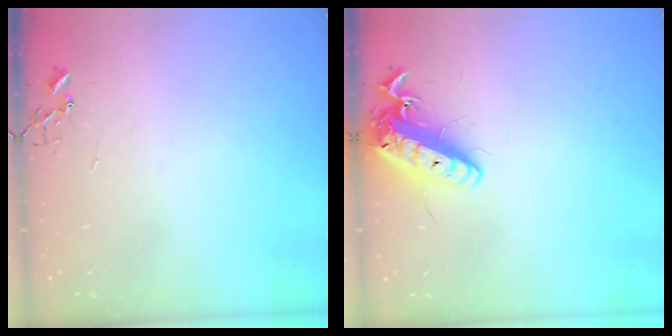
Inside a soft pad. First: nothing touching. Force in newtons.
{"total": 14.0, "press": 13.8, "slide": 2.7}